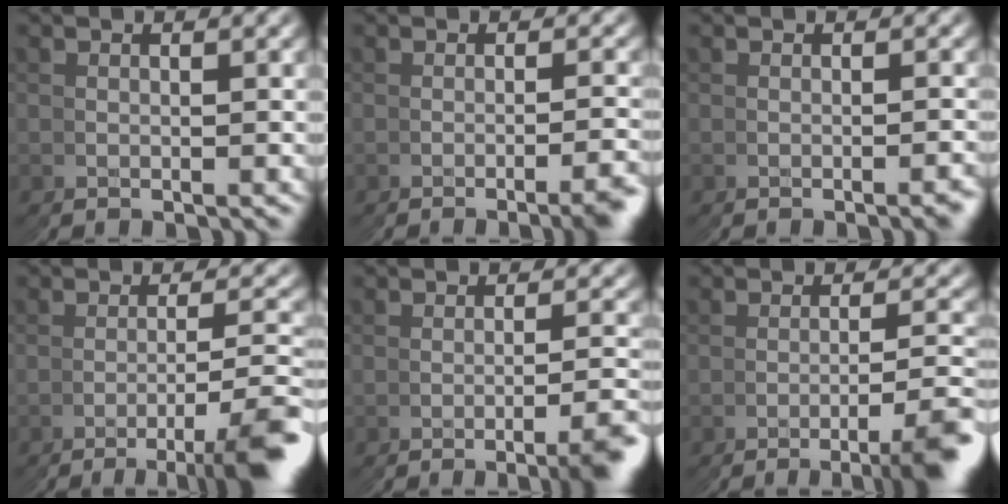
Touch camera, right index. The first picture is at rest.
{"total": 1.8, "force": [-1.3, -1.0, 0.7], "torque": [-0.005, 0.015, -0.027]}
{"total": 0.8, "force": [-0.6, -0.4, 0.4], "torque": [-0.002, 0.006, -0.011]}
{"total": 5.6, "force": [-3.7, -1.6, 3.9], "torque": [-0.044, 0.015, -0.066]}
{"total": 2.9, "force": [-2.0, -1.4, 1.4], "torque": [-0.013, 0.017, -0.042]}
{"total": 4.2, "force": [-2.8, -1.8, 2.5], "torque": [-0.027, 0.018, -0.053]}